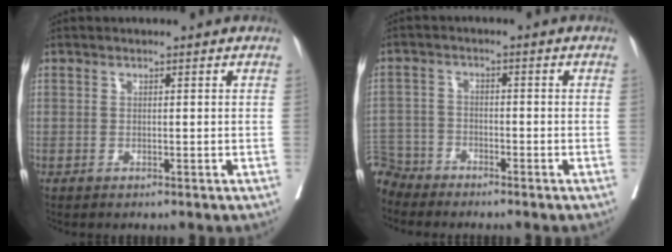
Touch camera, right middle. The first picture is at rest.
{"total": 5.8, "force": [-5.4, 2.0, -0.8], "torque": [0.022, 0.001, -0.109]}